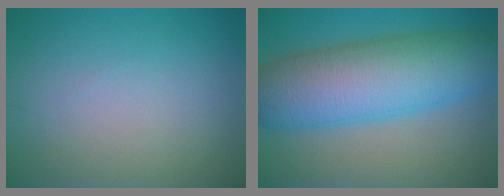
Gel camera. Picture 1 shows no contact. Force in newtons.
{"total": 11.3, "press": 11.3, "slide": 0.2}